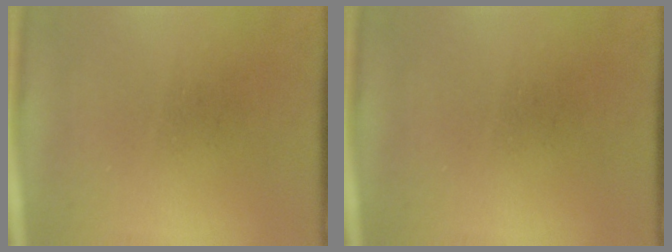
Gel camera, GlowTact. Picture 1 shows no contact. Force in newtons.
{"total": 0.0}